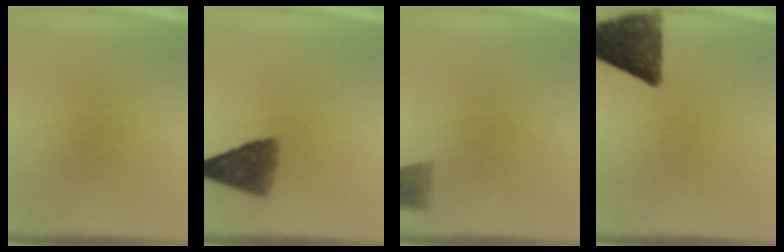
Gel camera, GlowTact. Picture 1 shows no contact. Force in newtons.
{"total": 6.8}
{"total": 3.0}
{"total": 11.4}